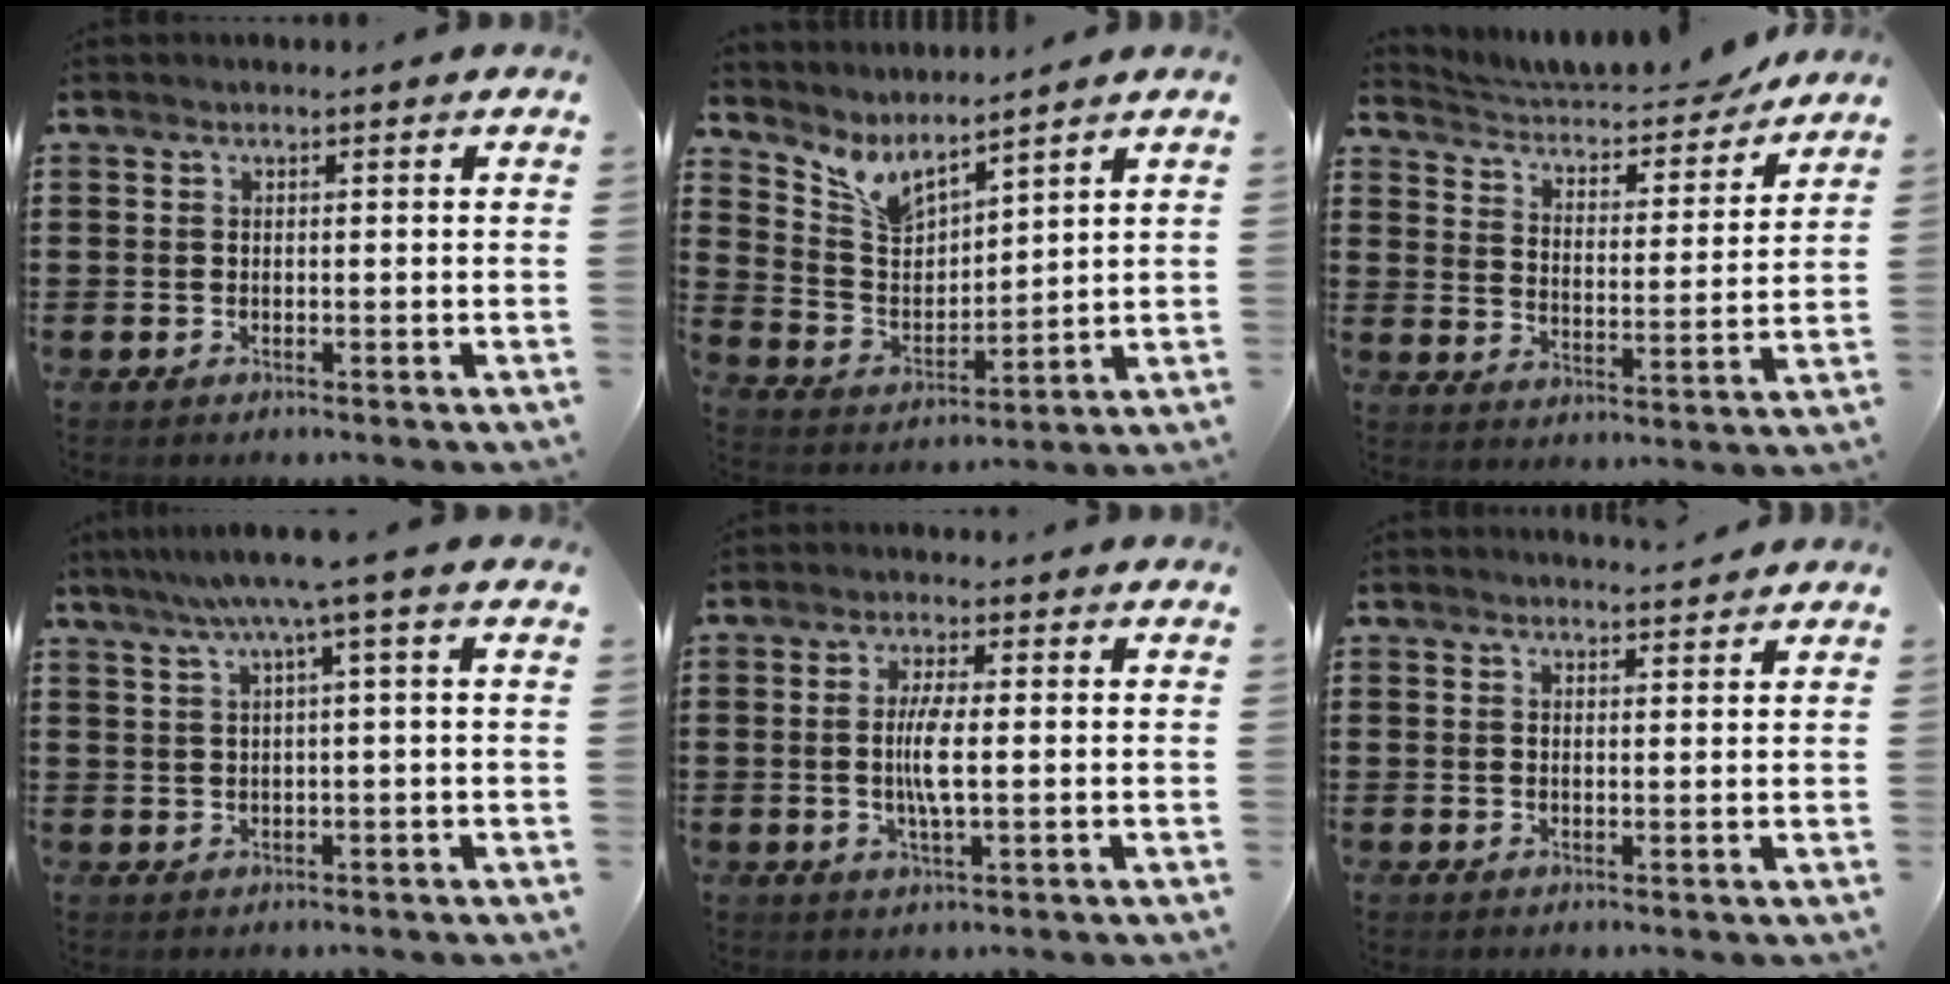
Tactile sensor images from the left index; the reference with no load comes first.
{"total": 6.1, "force": [5.4, 1.6, 2.3], "torque": [-0.070, -0.029, 0.097]}
{"total": 5.3, "force": [5.1, 1.0, 1.3], "torque": [-0.052, -0.034, 0.086]}
{"total": 5.2, "force": [2.4, -0.7, 4.6], "torque": [-0.092, -0.005, 0.037]}
{"total": 5.1, "force": [-0.1, 1.0, 5.0], "torque": [-0.104, -0.003, -0.008]}
{"total": 2.1, "force": [2.1, 0.0, 0.3], "torque": [-0.011, -0.002, 0.041]}